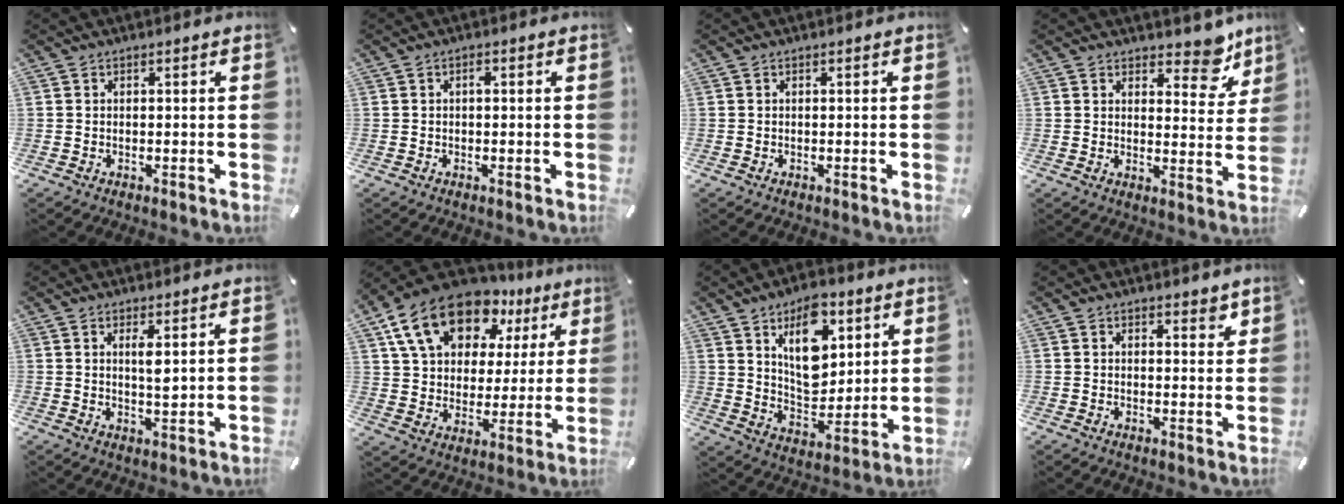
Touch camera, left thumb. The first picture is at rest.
{"total": 1.0, "force": [0.0, 0.4, 1.0], "torque": [-0.019, 0.005, -0.002]}
{"total": 0.0}
{"total": 8.5, "force": [6.5, 4.2, 3.5], "torque": [-0.018, -0.050, 0.110]}
{"total": 4.0, "force": [1.5, 1.1, 3.5], "torque": [-0.058, -0.004, 0.022]}
{"total": 18.0, "force": [10.9, 11.1, 9.1], "torque": [-0.174, -0.045, 0.199]}
{"total": 15.1, "force": [7.2, 9.4, 9.2], "torque": [-0.127, -0.031, 0.129]}
{"total": 2.6, "force": [2.0, 1.4, 0.8], "torque": [-0.003, -0.008, 0.033]}